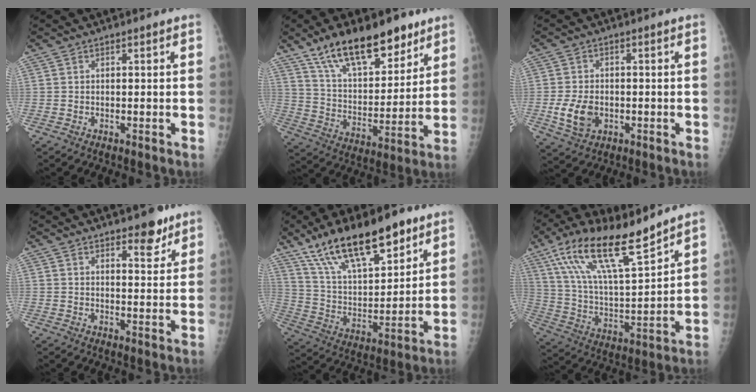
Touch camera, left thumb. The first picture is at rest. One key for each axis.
{"total": 19.1, "fx": 12.9, "fy": 8.2, "fz": 11.4, "tx": -0.143, "ty": -0.061, "tz": 0.226}
{"total": 6.6, "fx": -1.6, "fy": 4.6, "fz": 4.4, "tx": -0.077, "ty": 0.000, "tz": -0.022}
{"total": 5.3, "fx": 3.7, "fy": 2.1, "fz": 3.1, "tx": -0.025, "ty": -0.024, "tz": 0.050}
{"total": 21.0, "fx": 13.7, "fy": 7.8, "fz": 13.8, "tx": -0.204, "ty": -0.050, "tz": 0.250}
{"total": 19.2, "fx": 13.1, "fy": 4.6, "fz": 13.2, "tx": -0.222, "ty": -0.053, "tz": 0.246}